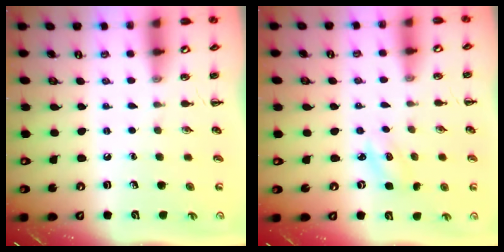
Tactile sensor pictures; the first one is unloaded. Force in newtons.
{"total": 2.9, "press": 2.8, "slide": 0.9}